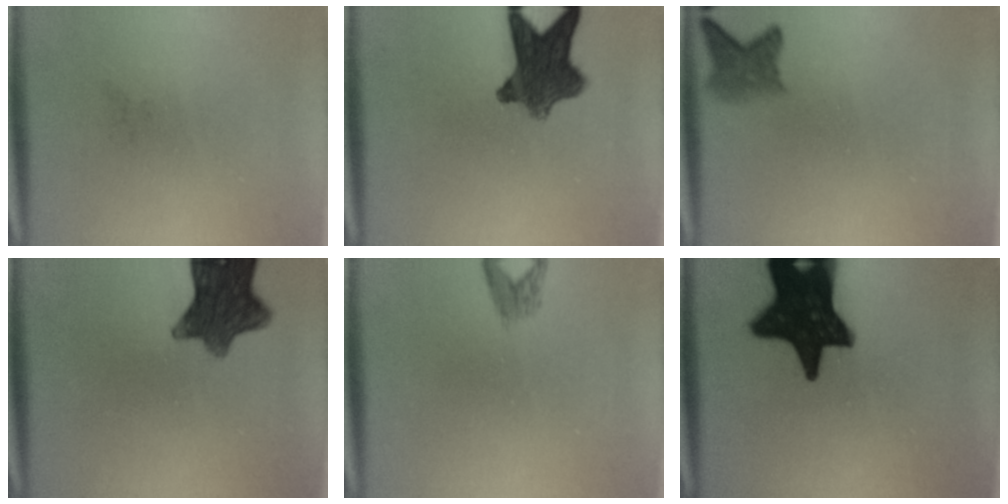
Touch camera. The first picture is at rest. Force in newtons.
{"total": 9.6}
{"total": 2.9}
{"total": 10.2}
{"total": 1.4}
{"total": 19.3}